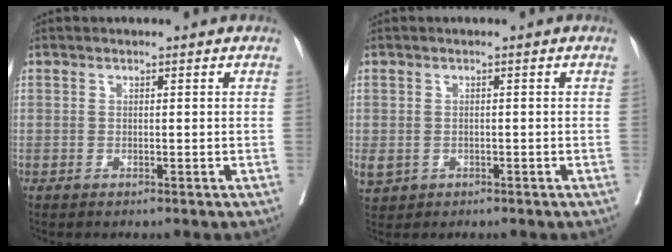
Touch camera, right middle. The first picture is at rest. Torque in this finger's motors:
{"motor_torque": [0.42, -0.45, 0.27, 0.05]}